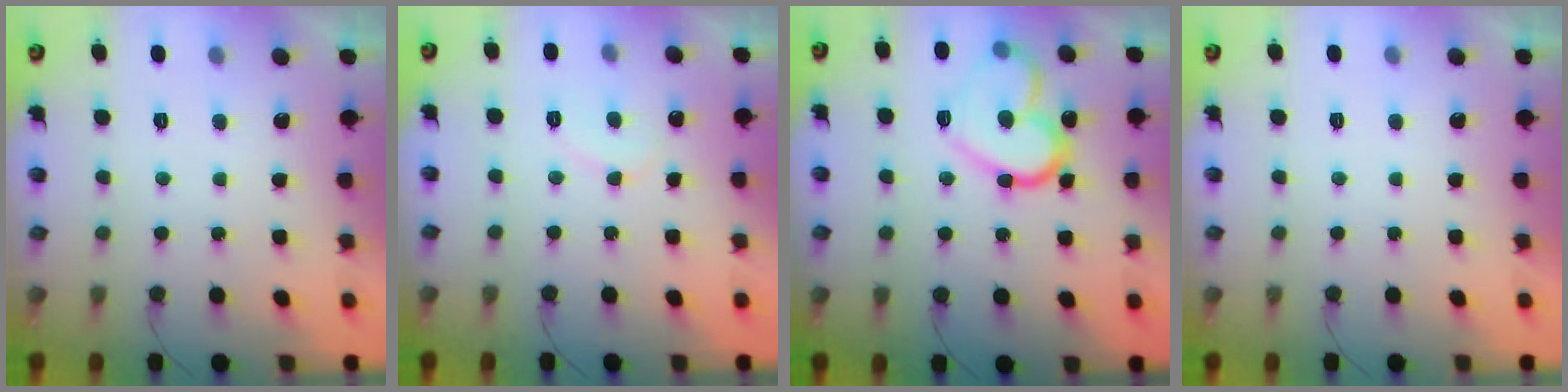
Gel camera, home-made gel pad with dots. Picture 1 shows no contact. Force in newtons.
{"total": 6.0, "press": 6.0, "slide": 0.6}
{"total": 15.5, "press": 15.4, "slide": 1.6}
{"total": 1.7, "press": 1.7, "slide": 0.1}